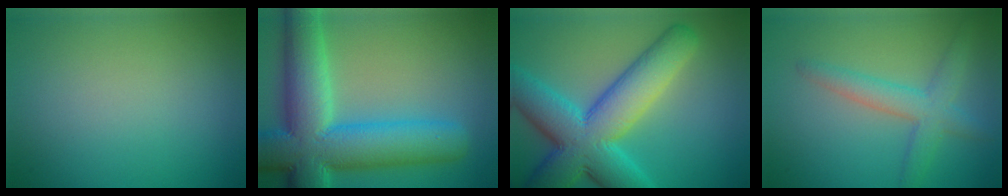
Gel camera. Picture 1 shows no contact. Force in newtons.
{"total": 12.8, "press": 12.8, "slide": 0.5}
{"total": 11.3, "press": 11.3, "slide": 0.2}
{"total": 3.6, "press": 3.6, "slide": 0.1}